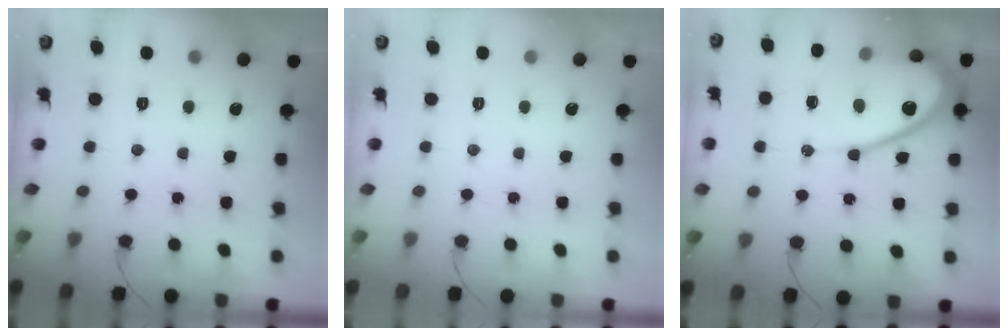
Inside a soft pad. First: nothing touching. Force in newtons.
{"total": 0.0}
{"total": 13.0, "press": 12.9, "slide": 1.2}